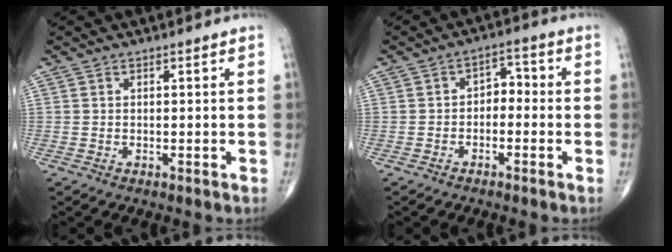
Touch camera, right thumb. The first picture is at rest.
{"total": 3.9, "force": [-1.1, 2.7, 2.6], "torque": [-0.022, 0.028, -0.029]}